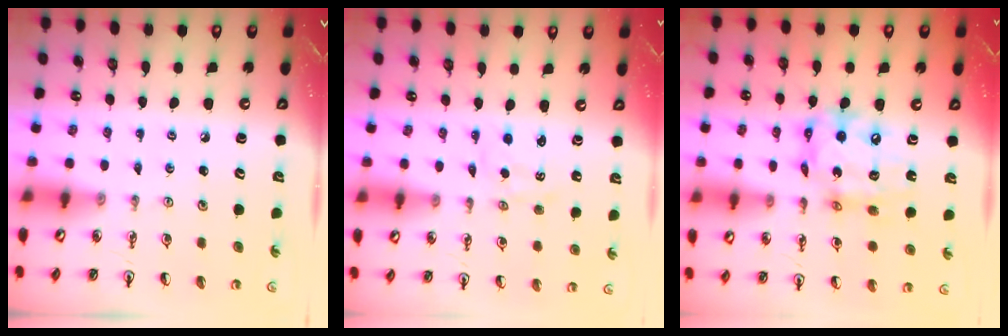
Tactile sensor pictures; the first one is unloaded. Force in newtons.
{"total": 1.0, "press": 0.9, "slide": 0.3}
{"total": 13.5, "press": 13.5, "slide": 1.2}